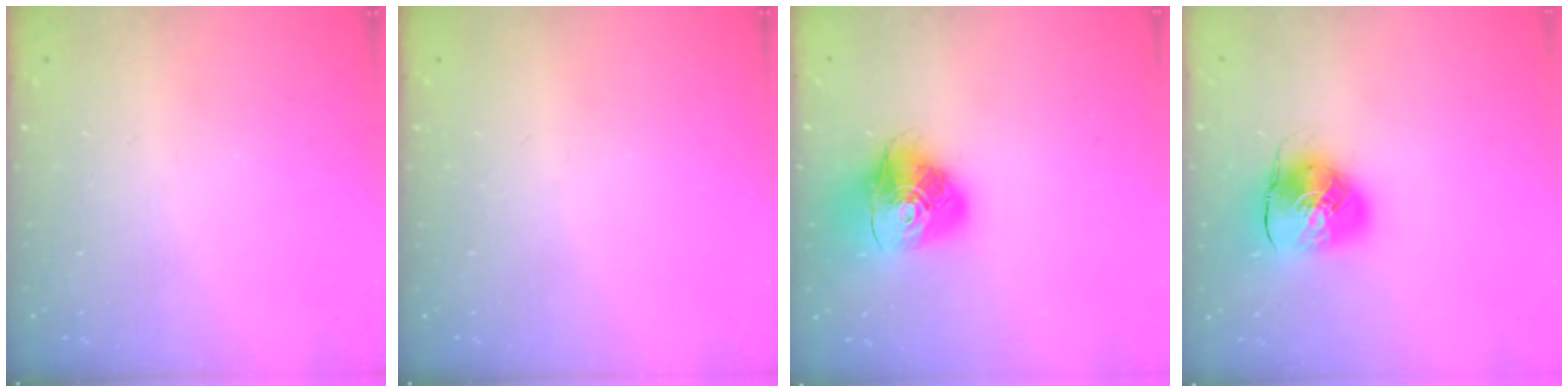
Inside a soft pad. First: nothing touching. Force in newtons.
{"total": 0.0}
{"total": 14.5, "press": 14.4, "slide": 1.9}
{"total": 9.6, "press": 9.4, "slide": 1.7}